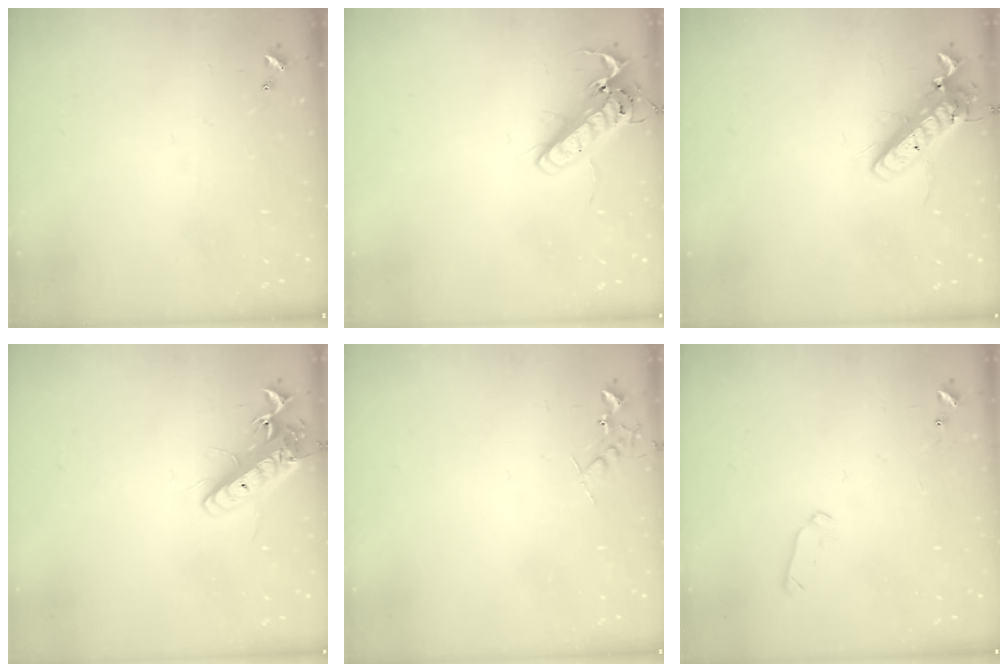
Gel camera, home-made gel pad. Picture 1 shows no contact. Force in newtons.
{"total": 15.8, "press": 15.6, "slide": 2.7}
{"total": 15.3, "press": 15.1, "slide": 2.8}
{"total": 14.5, "press": 14.2, "slide": 2.8}
{"total": 6.6, "press": 6.5, "slide": 0.7}
{"total": 5.2, "press": 5.1, "slide": 1.0}